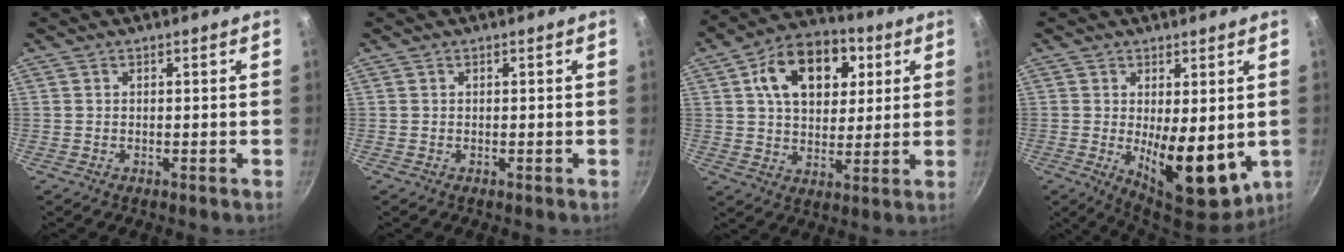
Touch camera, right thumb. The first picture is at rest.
{"total": 0.0}
{"total": 16.9, "force": [5.6, 11.3, 11.2], "torque": [-0.137, 0.000, 0.081]}
{"total": 12.2, "force": [-0.7, 5.3, 11.0], "torque": [-0.135, -0.025, 0.004]}